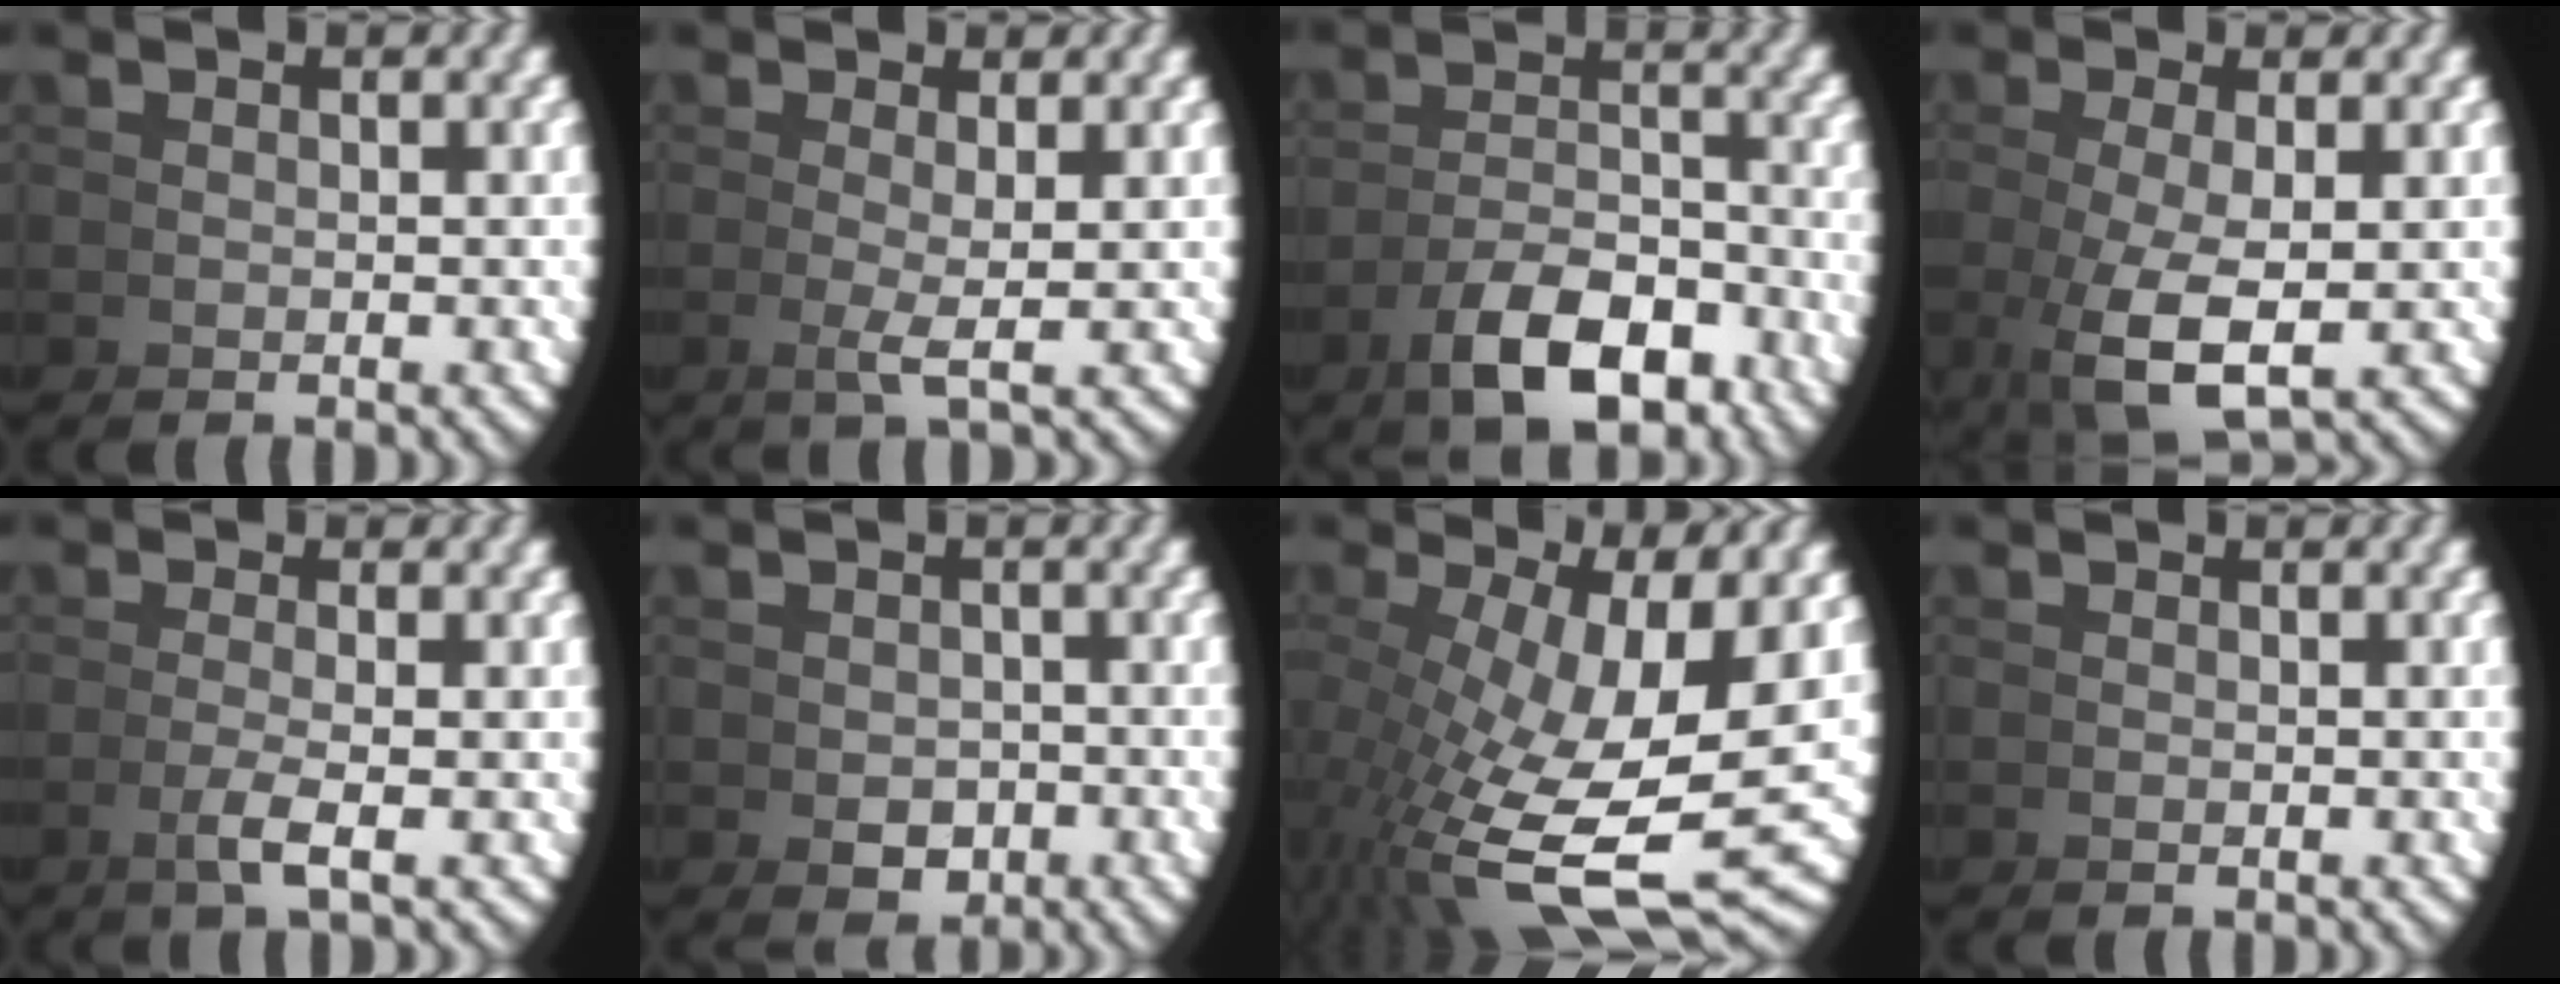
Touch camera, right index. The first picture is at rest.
{"total": 1.8, "force": [0.5, -0.5, 1.7], "torque": [-0.042, -0.012, 0.013]}
{"total": 6.3, "force": [-3.5, 2.6, 4.5], "torque": [-0.064, -0.017, -0.047]}
{"total": 4.7, "force": [-1.2, 1.3, 4.4], "torque": [-0.102, -0.030, 0.003]}
{"total": 2.2, "force": [-0.5, -0.7, 2.0], "torque": [-0.039, -0.004, -0.006]}
{"total": 1.6, "force": [-0.4, 1.2, 0.9], "torque": [-0.007, -0.014, 0.006]}
{"total": 13.0, "force": [-2.5, 7.3, 10.6], "torque": [-0.203, -0.070, -0.003]}
{"total": 0.0}